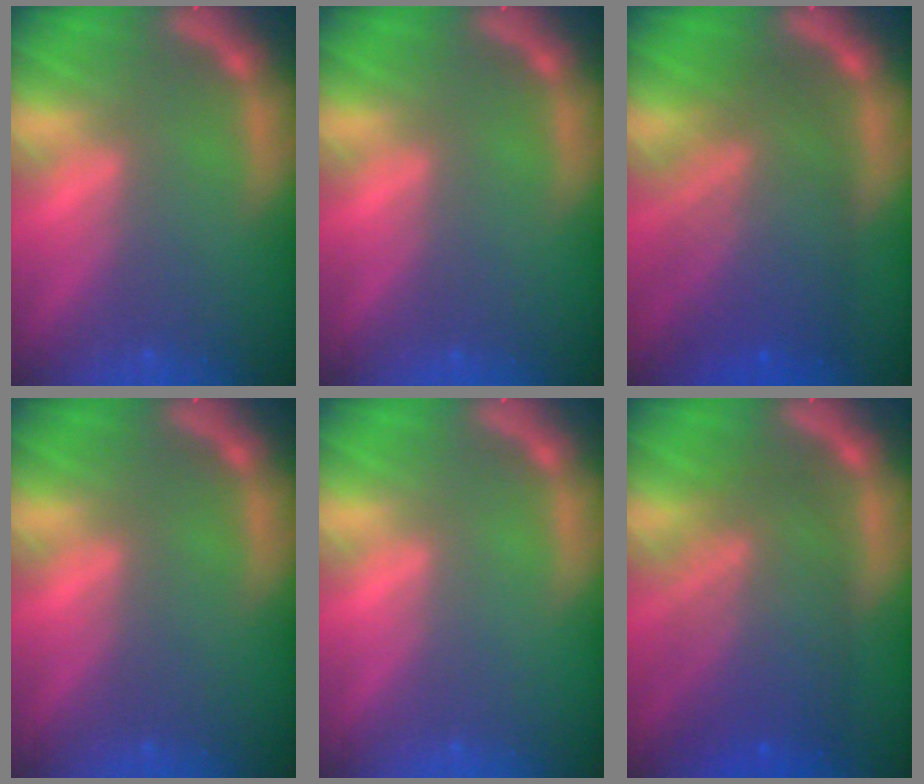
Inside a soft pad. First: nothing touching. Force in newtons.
{"total": 0.0}
{"total": 9.0}
{"total": 0.0}
{"total": 0.0}
{"total": 8.6}